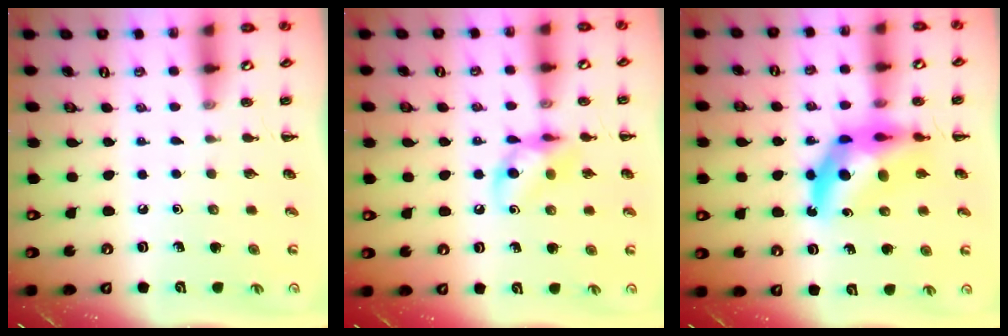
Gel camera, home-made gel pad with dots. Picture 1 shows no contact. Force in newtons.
{"total": 11.0, "press": 10.9, "slide": 1.4}
{"total": 11.9, "press": 11.3, "slide": 3.6}